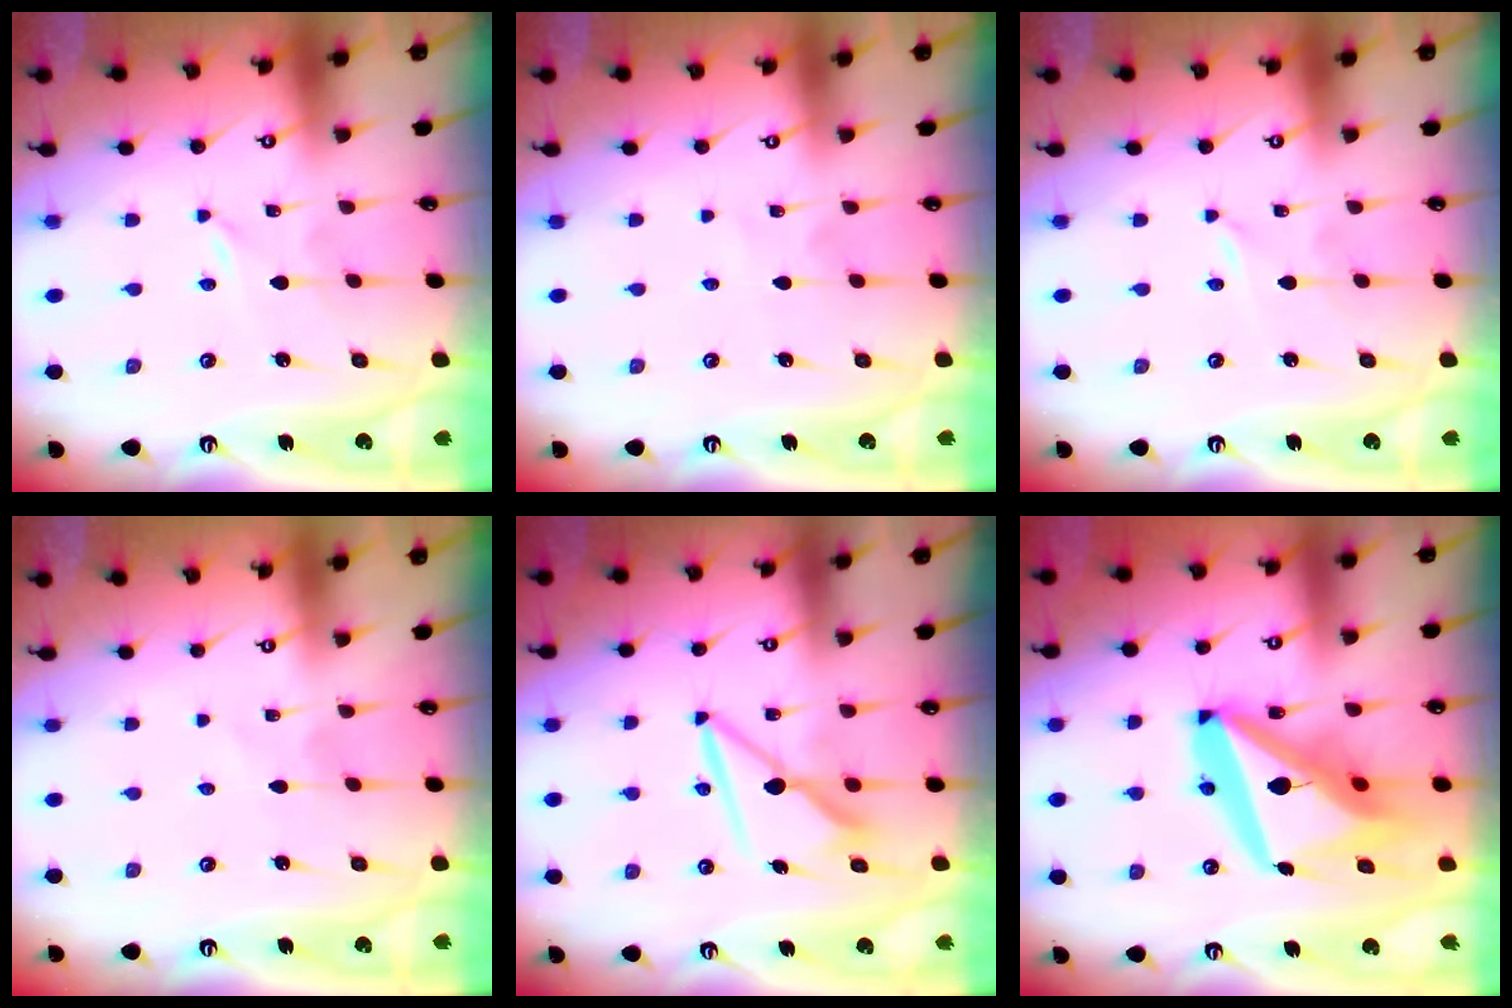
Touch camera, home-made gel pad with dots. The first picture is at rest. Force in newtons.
{"total": 3.7, "press": 3.6, "slide": 0.2}
{"total": 0.0}
{"total": 1.1, "press": 1.1, "slide": 0.1}
{"total": 7.5, "press": 7.5, "slide": 0.4}
{"total": 20.1, "press": 19.9, "slide": 2.5}